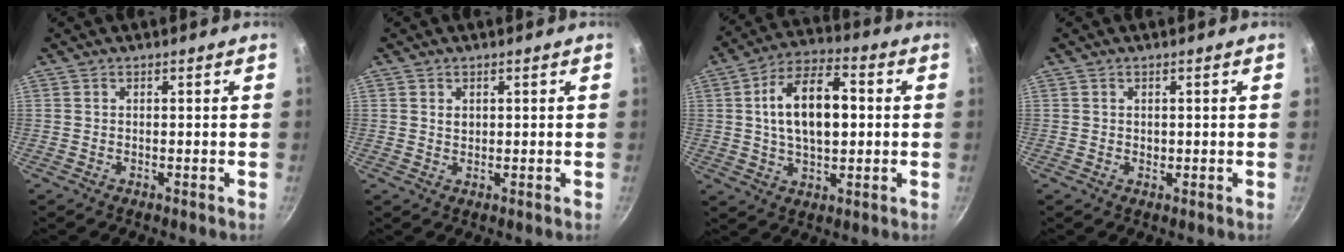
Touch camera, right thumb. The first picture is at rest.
{"total": 1.4, "force": [0.5, 1.0, 0.8], "torque": [-0.007, -0.005, 0.011]}
{"total": 14.7, "force": [1.6, 7.8, 12.4], "torque": [-0.199, 0.016, 0.024]}
{"total": 0.8, "force": [0.2, 0.7, 0.4], "torque": [-0.002, -0.001, 0.003]}